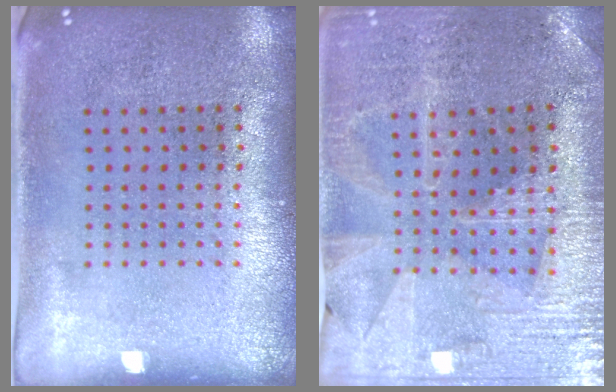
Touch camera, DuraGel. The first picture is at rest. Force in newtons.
{"total": 2.0, "press": 2.0, "slide": 0.3}